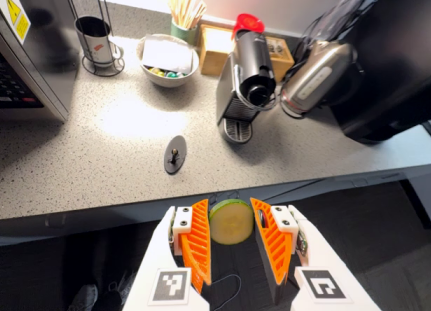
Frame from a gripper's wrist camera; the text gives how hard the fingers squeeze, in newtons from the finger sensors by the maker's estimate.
{"total": 10.9, "left": 11.8, "right": 9.9}